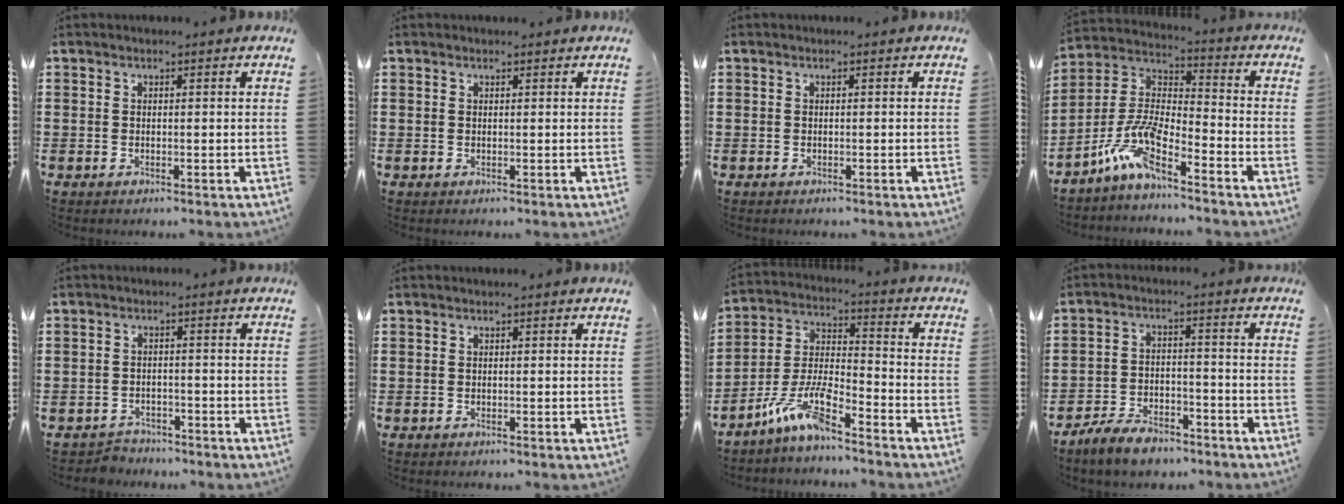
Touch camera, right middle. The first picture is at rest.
{"total": 0.0}
{"total": 0.0}
{"total": 9.1, "force": [-6.7, 2.0, 5.8], "torque": [-0.142, -0.010, -0.139]}
{"total": 2.7, "force": [-2.5, 0.8, -0.4], "torque": [-0.001, -0.001, -0.058]}
{"total": 0.0}
{"total": 8.8, "force": [-7.0, 1.8, 5.0], "torque": [-0.117, 0.001, -0.139]}
{"total": 6.2, "force": [-5.5, 1.8, 2.2], "torque": [-0.053, 0.005, -0.110]}